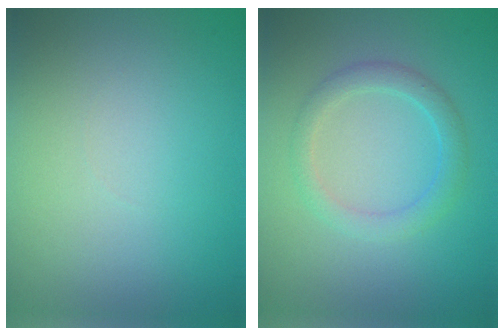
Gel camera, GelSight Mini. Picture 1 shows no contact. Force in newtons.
{"total": 2.4, "press": 2.4, "slide": 0.1}